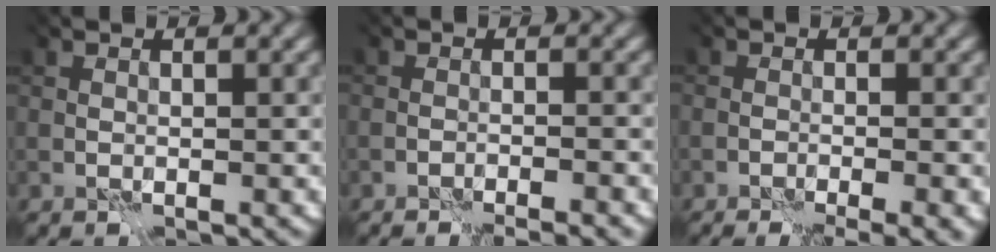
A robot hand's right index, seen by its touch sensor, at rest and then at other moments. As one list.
[{"total": 2.0, "force": [-1.7, 0.2, 1.0], "torque": [0.000, 0.003, -0.022]}, {"total": 3.9, "force": [-1.5, 1.5, 3.2], "torque": [-0.033, -0.006, -0.022]}]